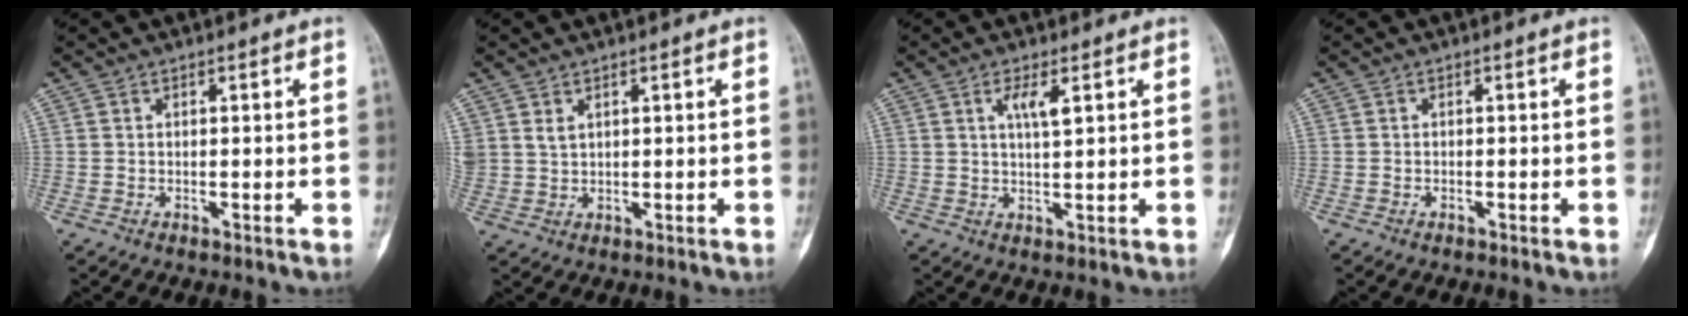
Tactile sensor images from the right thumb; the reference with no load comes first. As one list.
[{"total": 2.5, "force": [1.5, 1.5, 1.3], "torque": [-0.023, -0.006, 0.039]}, {"total": 3.9, "force": [1.6, 0.9, 3.5], "torque": [-0.063, -0.011, 0.030]}, {"total": 0.0}]